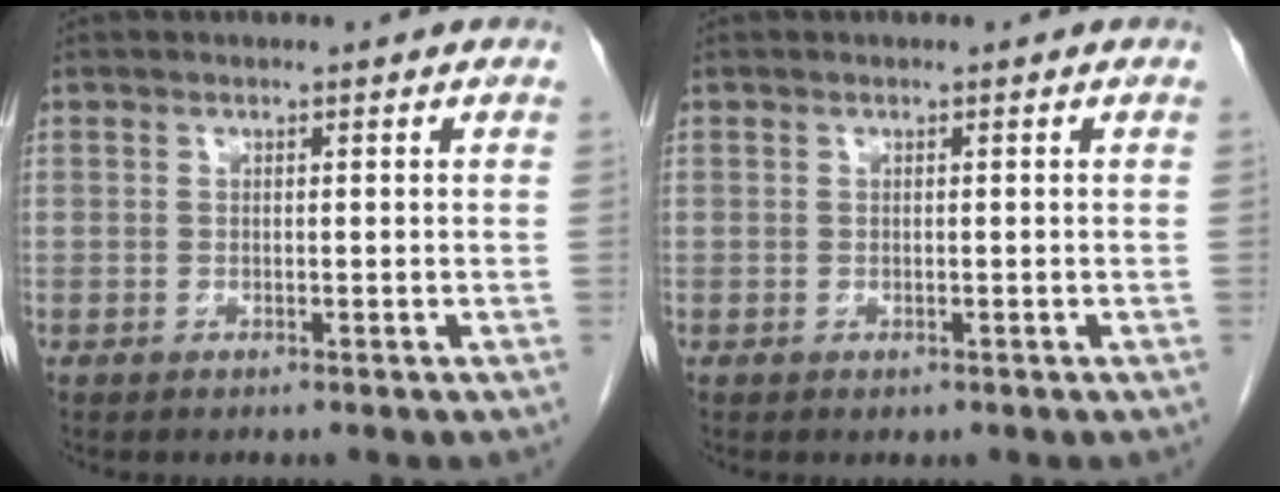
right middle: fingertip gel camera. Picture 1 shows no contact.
{"total": 0.0}